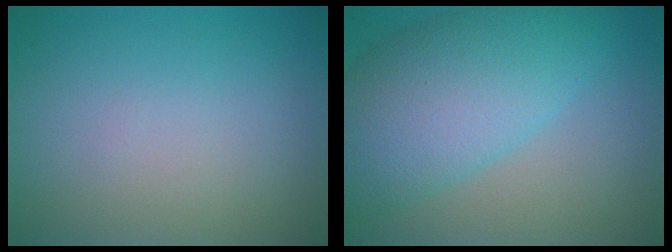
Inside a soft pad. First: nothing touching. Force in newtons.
{"total": 9.1, "press": 9.1, "slide": 0.3}